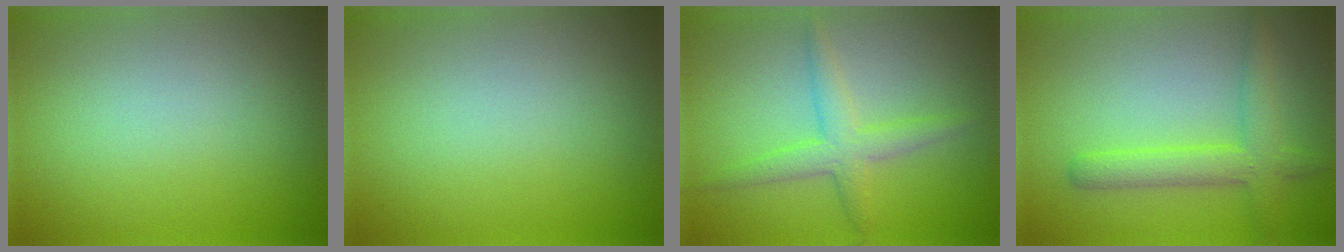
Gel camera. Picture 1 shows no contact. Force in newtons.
{"total": 0.0}
{"total": 2.9, "press": 2.9, "slide": 0.2}
{"total": 3.5, "press": 3.5, "slide": 0.2}